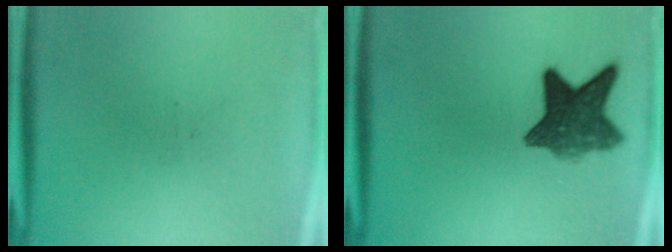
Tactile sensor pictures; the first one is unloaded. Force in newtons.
{"total": 8.9}